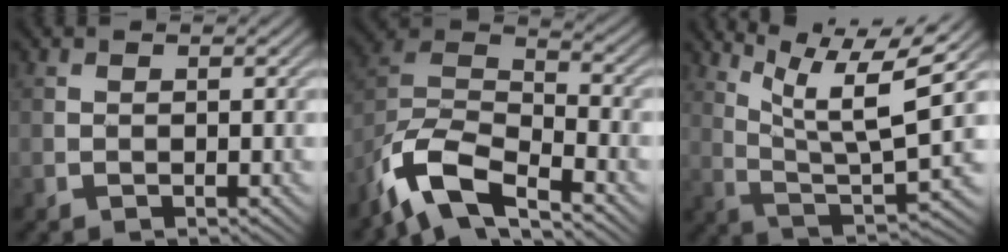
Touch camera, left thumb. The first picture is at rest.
{"total": 10.8, "force": [-7.9, 3.6, 6.5], "torque": [-0.131, -0.005, -0.171]}
{"total": 10.8, "force": [6.4, 2.2, 8.3], "torque": [-0.160, 0.002, 0.118]}